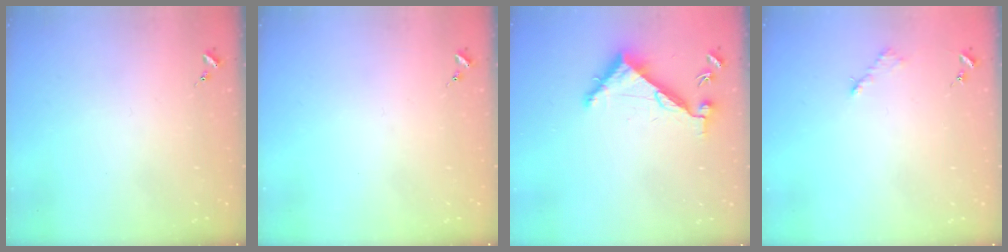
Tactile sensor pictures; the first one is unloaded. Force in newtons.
{"total": 0.0}
{"total": 7.2, "press": 7.2, "slide": 0.3}
{"total": 2.6, "press": 2.6, "slide": 0.4}